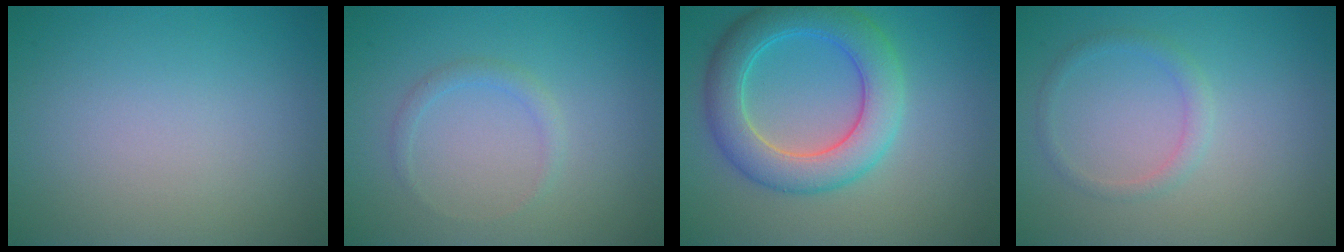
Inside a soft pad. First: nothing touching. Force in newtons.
{"total": 1.1, "press": 1.1, "slide": 0.1}
{"total": 6.4, "press": 6.3, "slide": 0.4}
{"total": 1.4, "press": 1.4, "slide": 0.1}